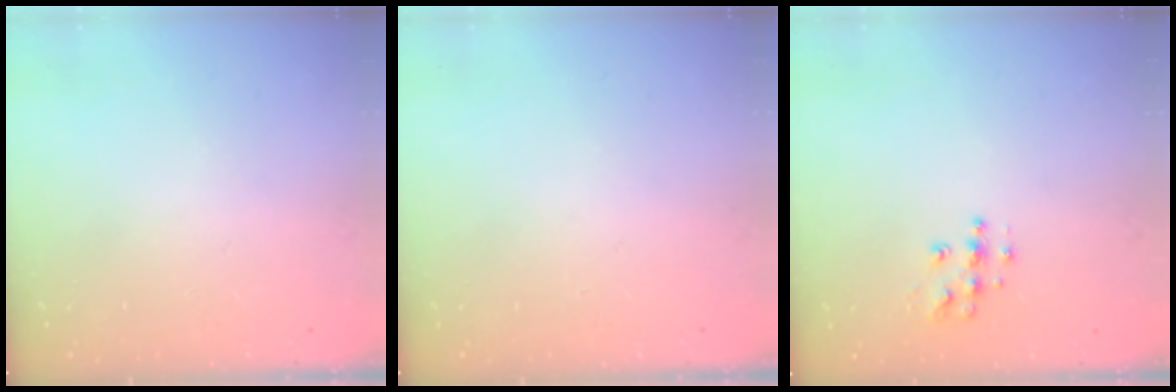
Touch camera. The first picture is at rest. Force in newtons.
{"total": 0.0}
{"total": 8.7, "press": 8.7, "slide": 0.5}